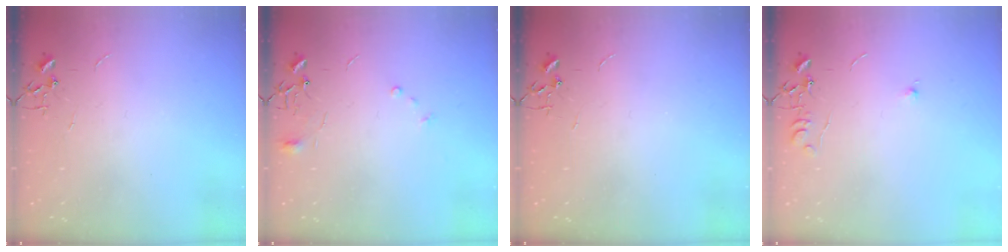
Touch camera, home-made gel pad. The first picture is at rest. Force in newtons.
{"total": 6.3, "press": 6.3, "slide": 0.6}
{"total": 0.0}
{"total": 6.0, "press": 5.9, "slide": 0.7}